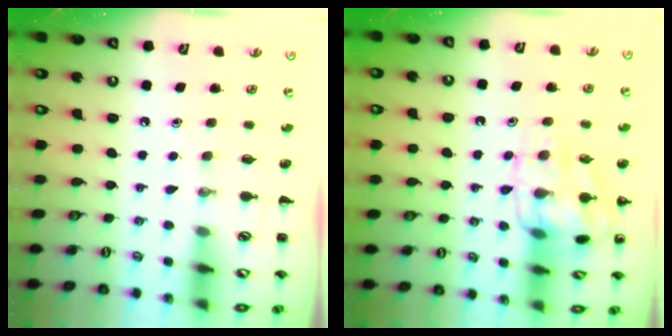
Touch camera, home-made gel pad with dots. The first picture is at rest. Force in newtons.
{"total": 13.8, "press": 13.7, "slide": 1.0}